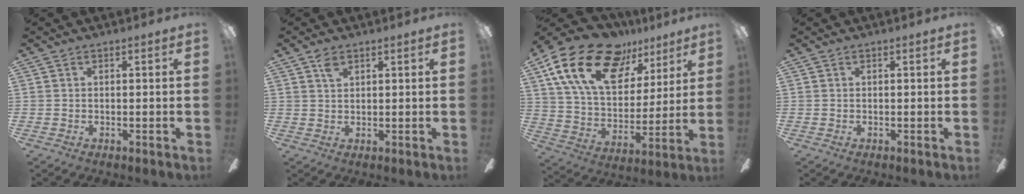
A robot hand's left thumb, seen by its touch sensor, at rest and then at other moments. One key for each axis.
{"total": 2.7, "fx": 1.8, "fy": 1.3, "fz": 1.4, "tx": -0.025, "ty": -0.002, "tz": 0.031}
{"total": 23.1, "fx": 13.4, "fy": 13.1, "fz": 13.6, "tx": -0.245, "ty": -0.063, "tz": 0.240}
{"total": 0.0}